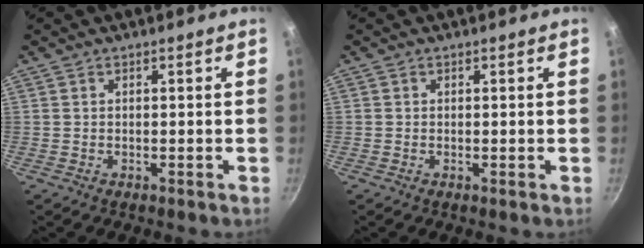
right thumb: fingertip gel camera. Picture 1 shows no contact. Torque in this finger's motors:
{"motor_torque": [0.04, -0.05, 0.21, -0.03, 0.07]}